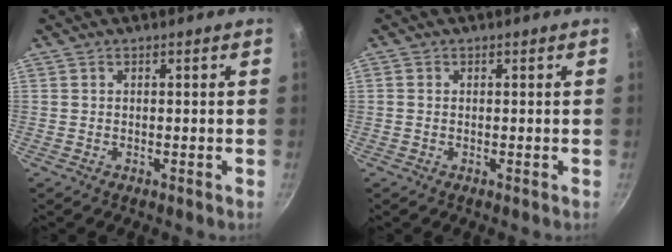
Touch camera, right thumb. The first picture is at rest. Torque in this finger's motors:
{"motor_torque": [-0.40, 0.33, -0.21, 0.10, -0.05]}